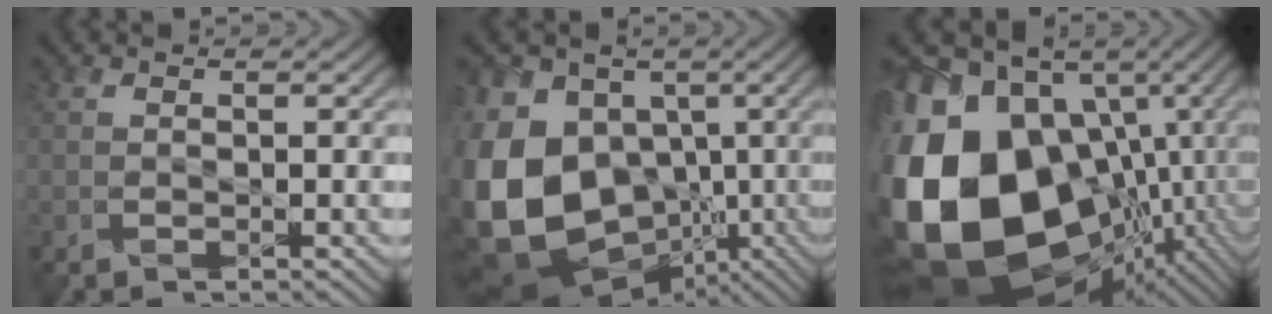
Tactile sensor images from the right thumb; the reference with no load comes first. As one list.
[{"total": 21.3, "force": [-4.0, 16.9, 12.3], "torque": [-0.298, -0.044, -0.066]}, {"total": 22.9, "force": [-3.2, 16.8, 15.3], "torque": [-0.371, -0.059, -0.021]}]